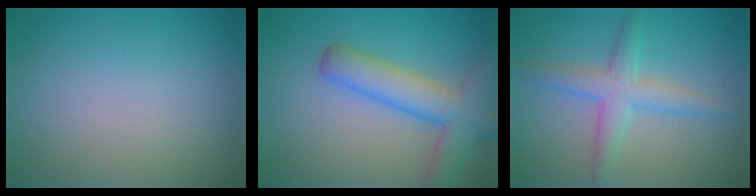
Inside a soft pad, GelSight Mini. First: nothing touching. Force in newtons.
{"total": 6.0, "press": 5.9, "slide": 0.3}
{"total": 3.7, "press": 3.7, "slide": 0.1}